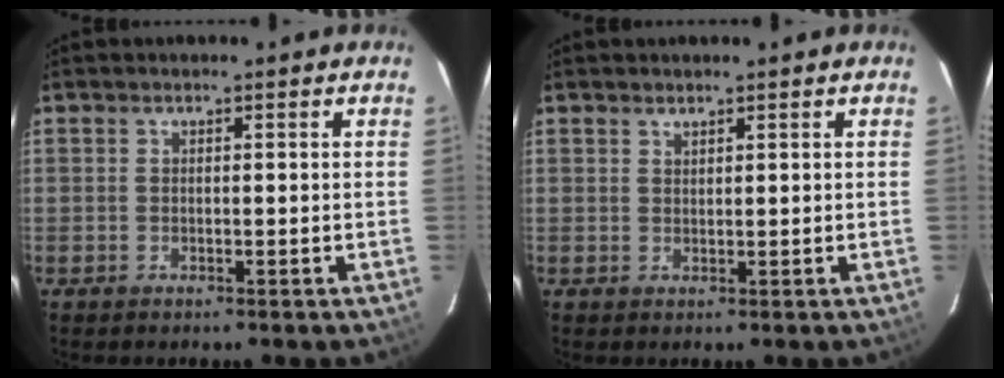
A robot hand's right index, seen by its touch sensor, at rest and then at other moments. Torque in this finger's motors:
{"motor_torque": [-0.19, 0.09, -0.06, 0.00]}